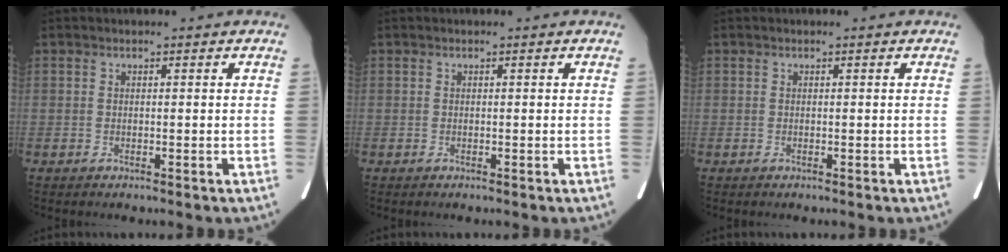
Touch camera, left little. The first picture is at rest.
{"total": 0.0}
{"total": 0.0}